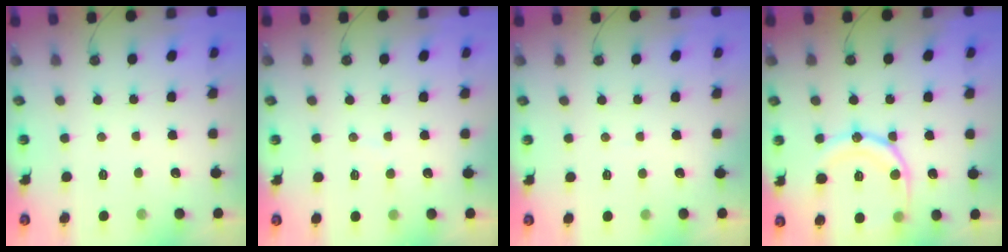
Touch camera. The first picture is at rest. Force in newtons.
{"total": 3.2, "press": 3.2, "slide": 0.5}
{"total": 1.4, "press": 1.4, "slide": 0.1}
{"total": 16.6, "press": 16.5, "slide": 1.8}